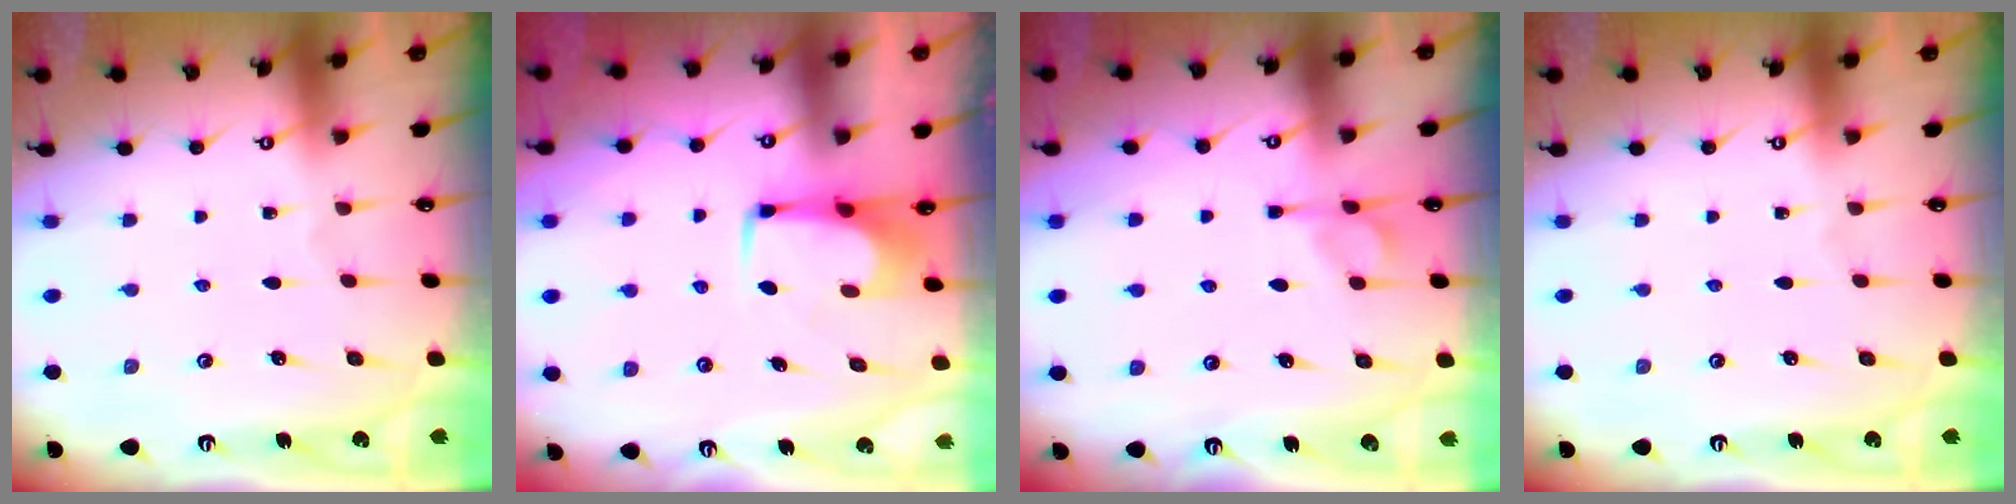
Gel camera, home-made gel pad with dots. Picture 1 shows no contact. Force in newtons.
{"total": 1.7, "press": 1.5, "slide": 0.7}
{"total": 5.3, "press": 5.3, "slide": 0.7}
{"total": 0.0}